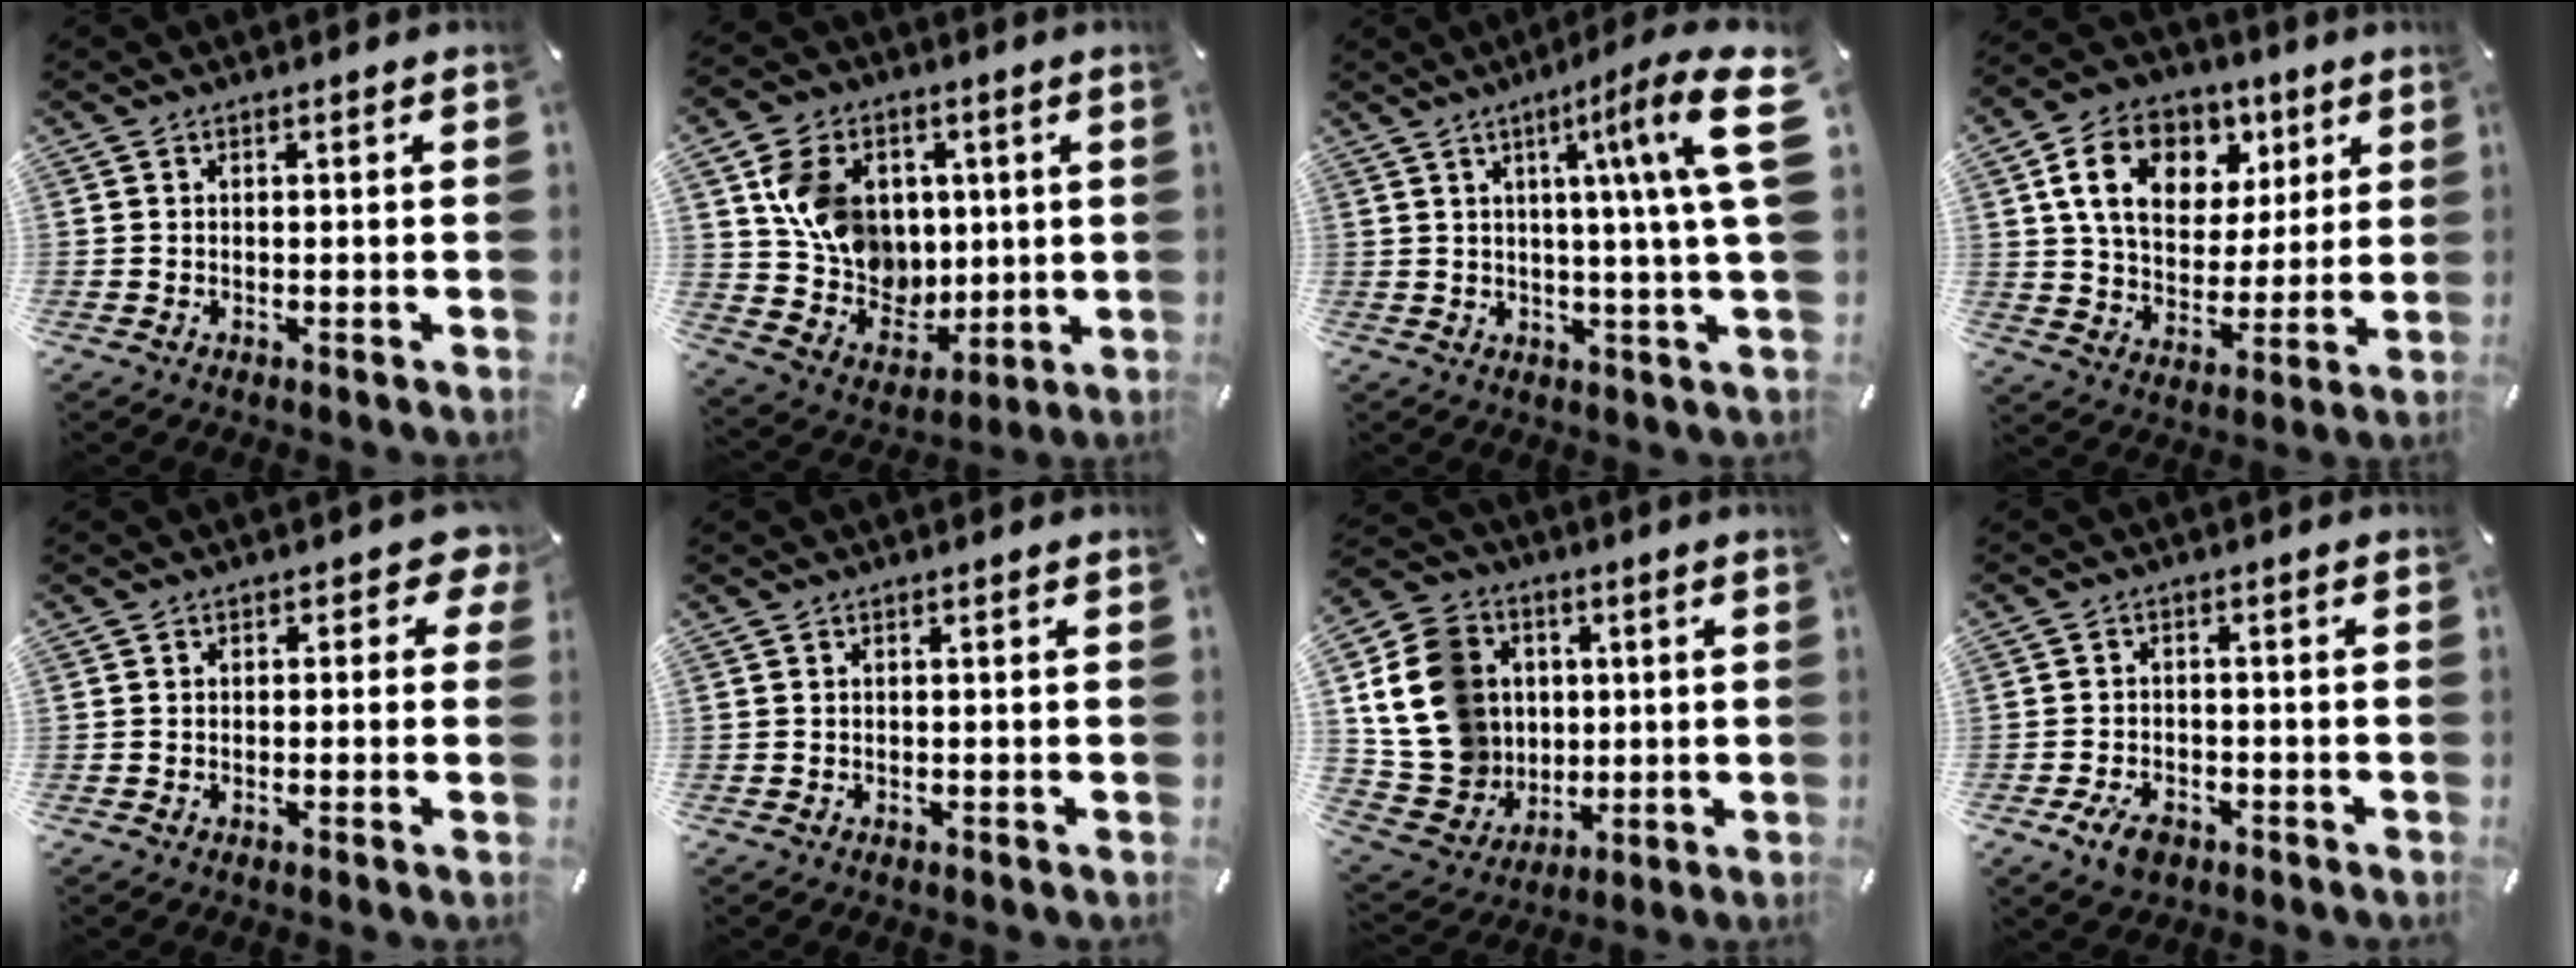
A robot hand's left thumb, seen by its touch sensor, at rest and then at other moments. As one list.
[{"total": 14.2, "force": [4.1, 12.1, 6.2], "torque": [-0.119, -0.010, 0.094]}, {"total": 17.9, "force": [5.3, 1.2, 17.0], "torque": [-0.246, -0.029, 0.061]}, {"total": 15.6, "force": [6.5, 11.5, 8.2], "torque": [-0.139, -0.009, 0.122]}, {"total": 3.3, "force": [0.4, 2.2, 2.3], "torque": [-0.022, 0.002, 0.001]}, {"total": 0.0}, {"total": 16.5, "force": [2.2, 14.7, 7.1], "torque": [-0.150, 0.004, 0.051]}, {"total": 5.0, "force": [-2.8, 3.1, 2.7], "torque": [-0.052, 0.015, -0.051]}]